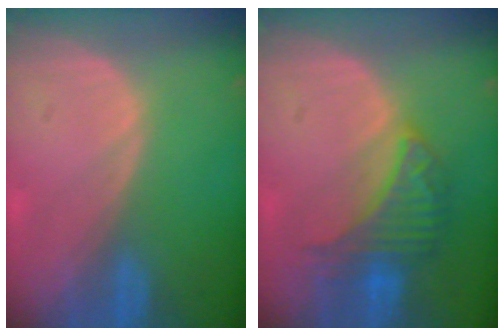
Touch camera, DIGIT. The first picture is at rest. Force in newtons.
{"total": 6.7, "press": 6.6, "slide": 1.2}